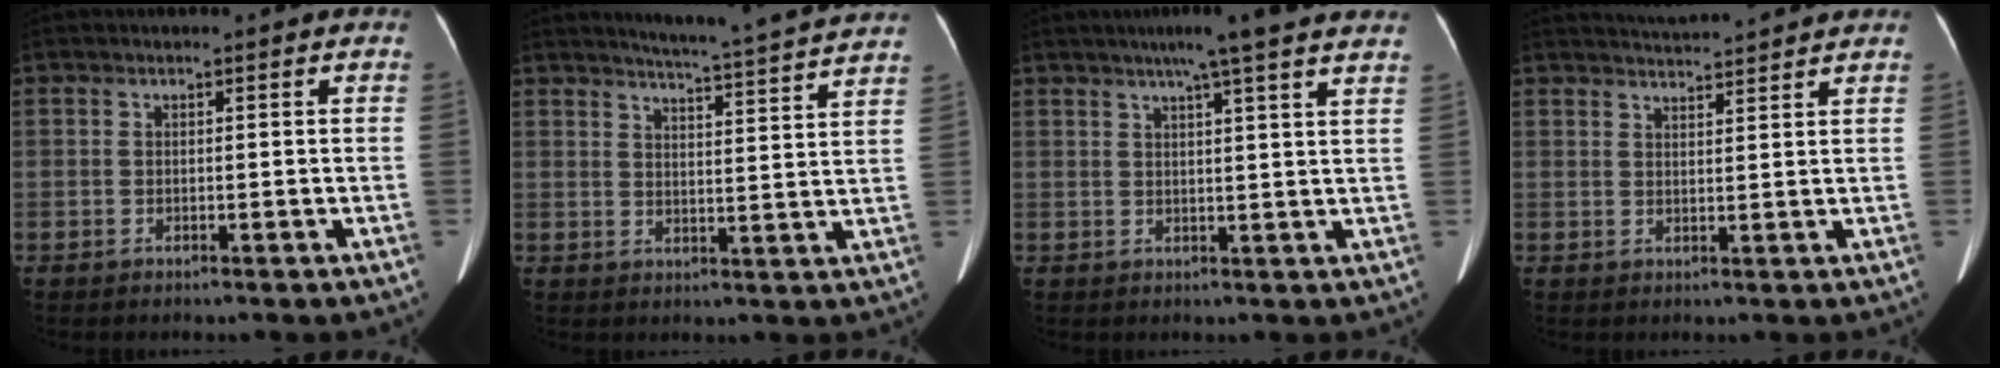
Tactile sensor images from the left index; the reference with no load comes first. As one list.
[{"total": 15.2, "force": [14.2, -1.1, 5.4], "torque": [-0.093, -0.032, 0.171]}, {"total": 12.1, "force": [9.6, -0.4, 7.3], "torque": [-0.108, 0.020, 0.105]}, {"total": 7.1, "force": [6.9, -0.4, 1.6], "torque": [-0.035, 0.024, 0.100]}]